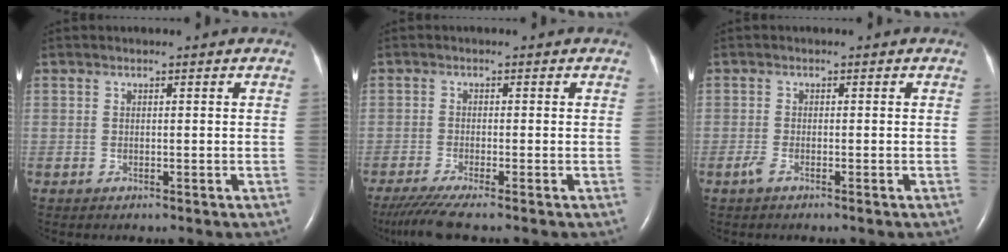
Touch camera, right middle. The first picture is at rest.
{"total": 5.5, "force": [-4.4, -0.4, 3.3], "torque": [-0.060, -0.019, -0.078]}
{"total": 1.4, "force": [-0.9, 0.2, 1.0], "torque": [-0.029, -0.004, -0.020]}